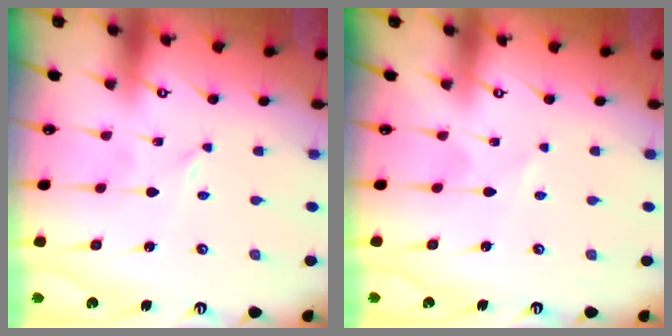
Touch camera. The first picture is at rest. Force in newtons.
{"total": 1.6, "press": 1.6, "slide": 0.2}